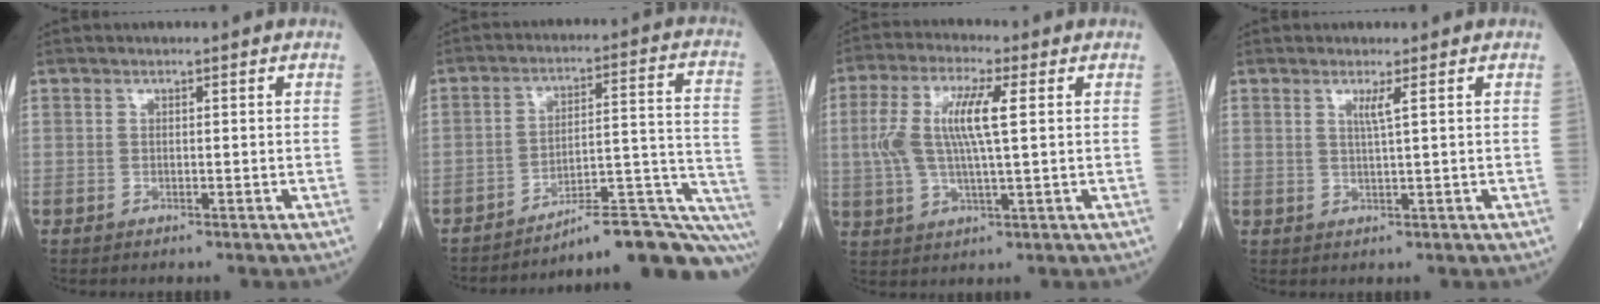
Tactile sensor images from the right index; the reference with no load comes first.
{"total": 19.1, "force": [-17.3, 0.1, 8.1], "torque": [-0.036, 0.044, -0.237]}
{"total": 9.3, "force": [1.5, 2.0, 9.0], "torque": [-0.201, 0.016, 0.029]}
{"total": 1.8, "force": [0.8, -0.5, 1.6], "torque": [-0.033, -0.006, 0.016]}